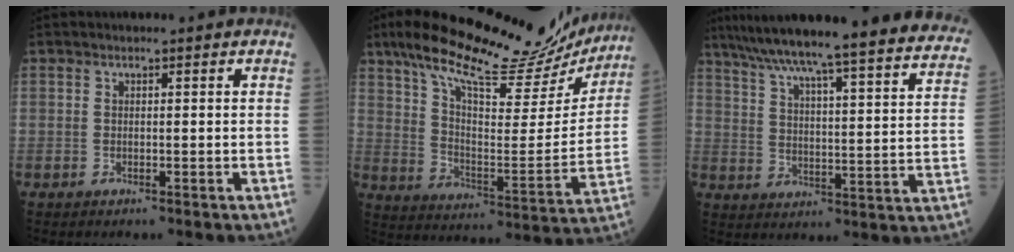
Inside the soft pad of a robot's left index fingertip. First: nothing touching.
{"total": 25.9, "force": [21.7, 6.0, 12.8], "torque": [-0.204, 0.004, 0.304]}
{"total": 32.7, "force": [29.1, 1.4, 14.7], "torque": [-0.231, -0.062, 0.367]}